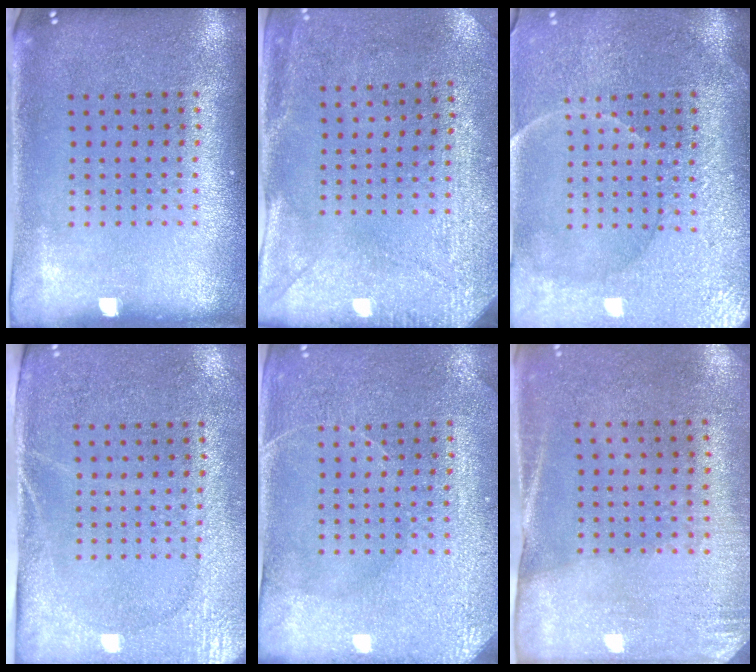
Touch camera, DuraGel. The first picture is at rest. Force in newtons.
{"total": 3.0, "press": 2.3, "slide": 1.9}
{"total": 3.7, "press": 3.5, "slide": 1.1}
{"total": 2.7, "press": 2.2, "slide": 1.5}
{"total": 3.0, "press": 2.9, "slide": 0.6}
{"total": 2.7, "press": 2.4, "slide": 1.3}